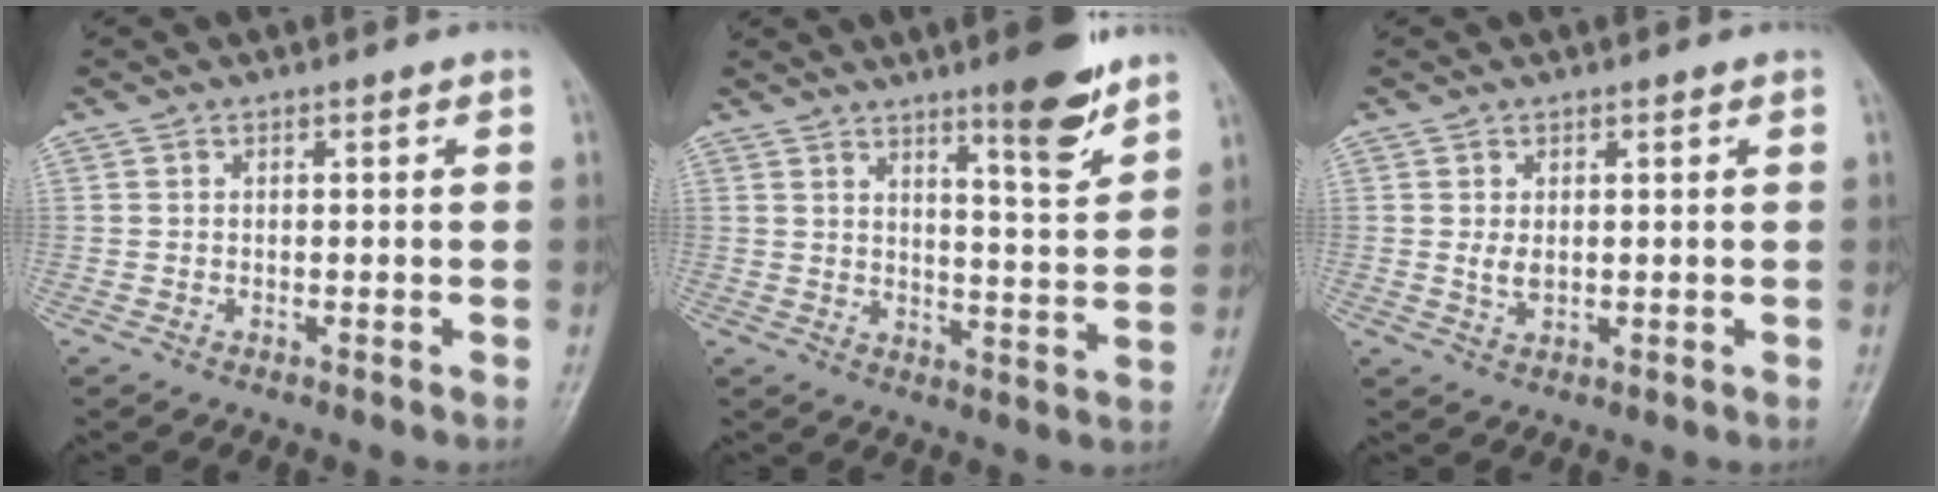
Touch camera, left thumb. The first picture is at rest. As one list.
[{"total": 9.8, "force": [6.8, 1.4, 6.8], "torque": [-0.088, -0.053, 0.103]}, {"total": 2.5, "force": [0.8, 1.4, 1.8], "torque": [-0.028, -0.009, 0.018]}]